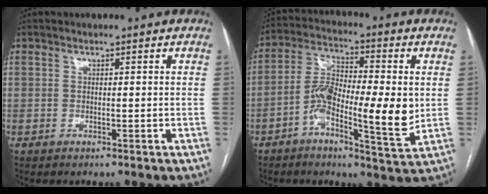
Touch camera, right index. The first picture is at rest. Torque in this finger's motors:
{"motor_torque": [0.95, 0.46, 0.31, 0.12]}